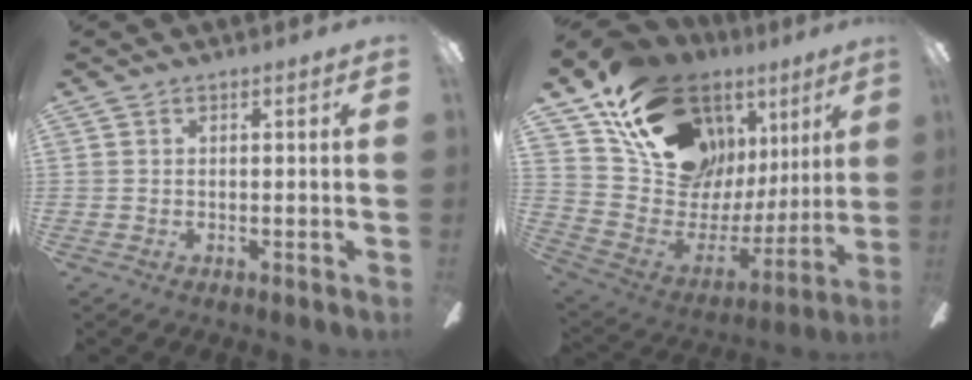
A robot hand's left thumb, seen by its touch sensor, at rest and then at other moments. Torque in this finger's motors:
{"motor_torque": [2.16, 1.96, 1.37, -1.40, 0.31]}